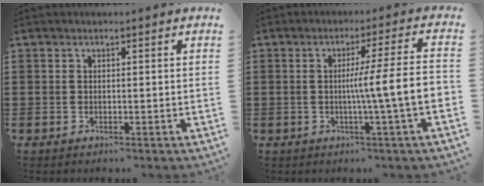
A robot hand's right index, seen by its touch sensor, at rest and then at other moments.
{"total": 8.2, "force": [-1.1, -0.5, 8.1], "torque": [-0.133, -0.012, -0.025]}